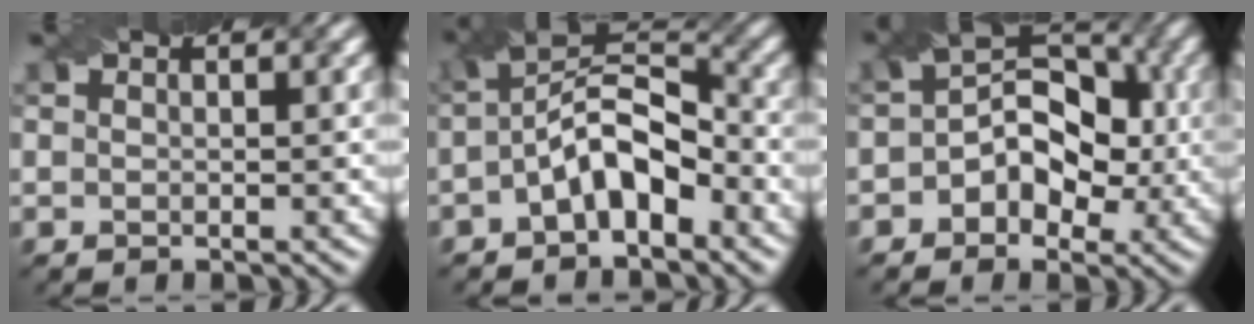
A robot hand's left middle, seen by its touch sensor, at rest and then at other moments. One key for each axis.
{"total": 6.2, "fx": -2.0, "fy": 3.2, "fz": 5.0, "tx": -0.085, "ty": 0.019, "tz": -0.040}
{"total": 6.5, "fx": -0.7, "fy": 4.7, "fz": 4.5, "tx": -0.038, "ty": 0.015, "tz": -0.022}